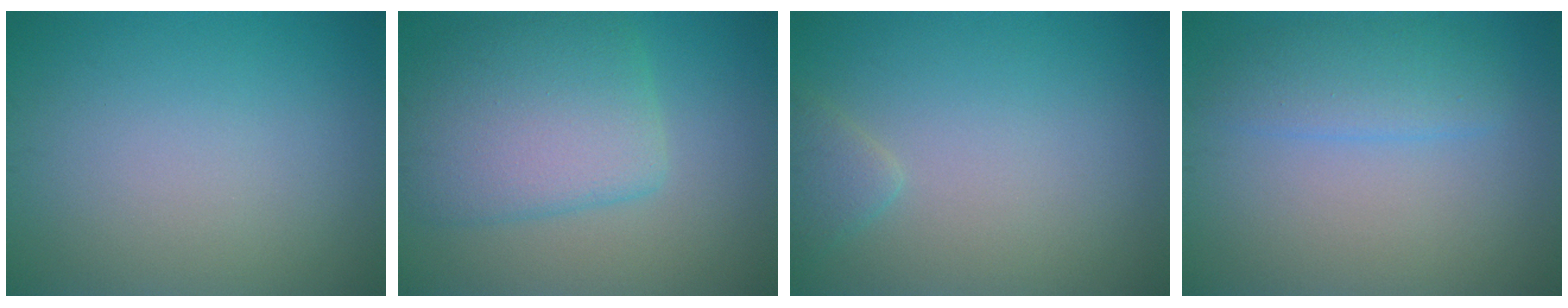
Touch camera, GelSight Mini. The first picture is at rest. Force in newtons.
{"total": 7.0, "press": 7.0, "slide": 0.2}
{"total": 1.4, "press": 1.4, "slide": 0.1}
{"total": 2.9, "press": 2.9, "slide": 0.2}